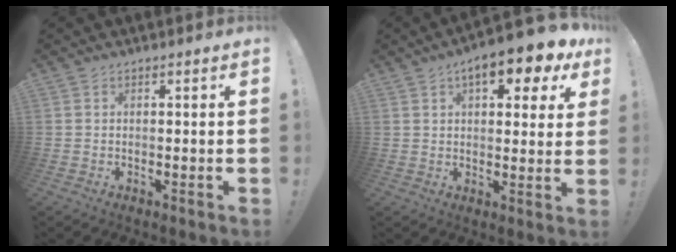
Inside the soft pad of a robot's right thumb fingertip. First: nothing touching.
{"total": 11.3, "force": [5.9, 4.3, 8.6], "torque": [-0.109, -0.028, 0.093]}